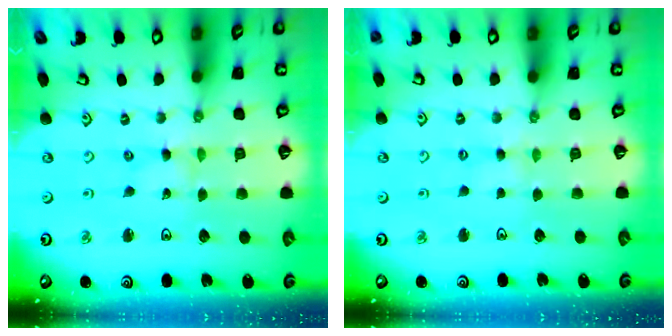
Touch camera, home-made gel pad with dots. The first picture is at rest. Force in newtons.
{"total": 2.1, "press": 2.1, "slide": 0.3}